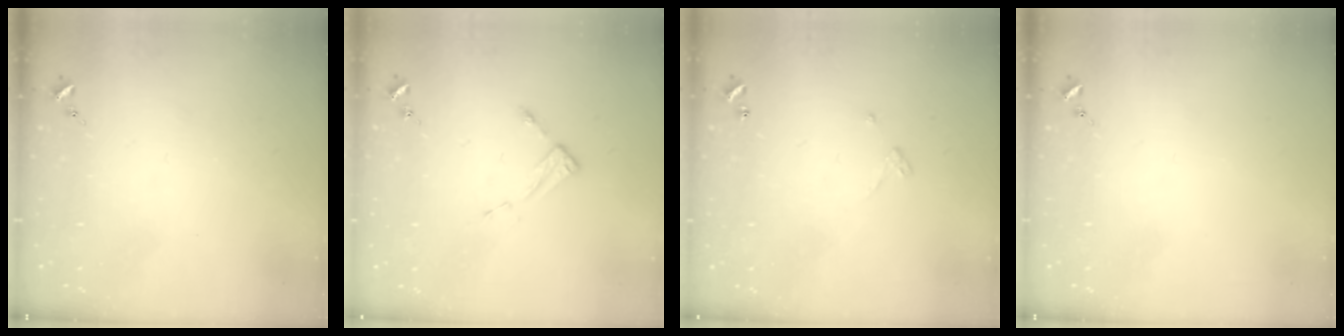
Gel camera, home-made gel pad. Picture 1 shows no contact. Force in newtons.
{"total": 3.8, "press": 3.8, "slide": 0.3}
{"total": 2.4, "press": 2.4, "slide": 0.2}
{"total": 0.0}